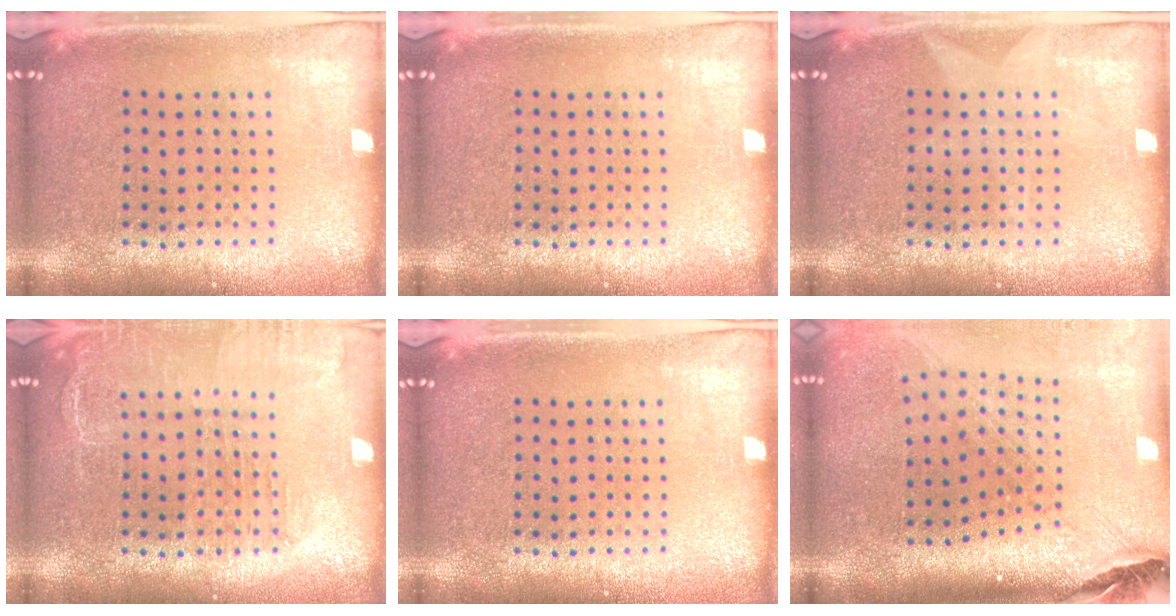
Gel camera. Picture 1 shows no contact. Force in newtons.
{"total": 0.0}
{"total": 0.9, "press": 0.9, "slide": 0.2}
{"total": 1.6, "press": 1.5, "slide": 0.5}
{"total": 0.0}
{"total": 2.5, "press": 1.7, "slide": 1.8}